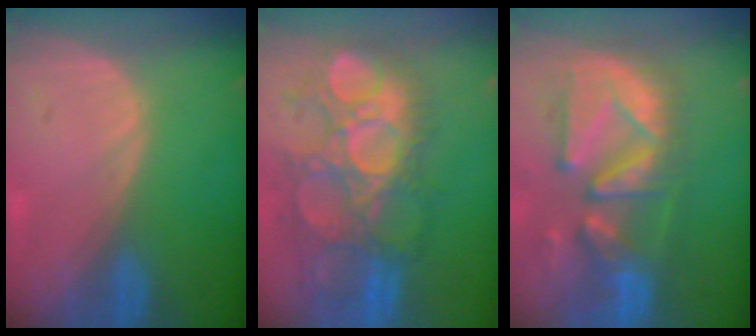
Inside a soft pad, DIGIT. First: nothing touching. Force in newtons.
{"total": 12.0, "press": 11.4, "slide": 3.7}
{"total": 12.6, "press": 11.1, "slide": 6.0}